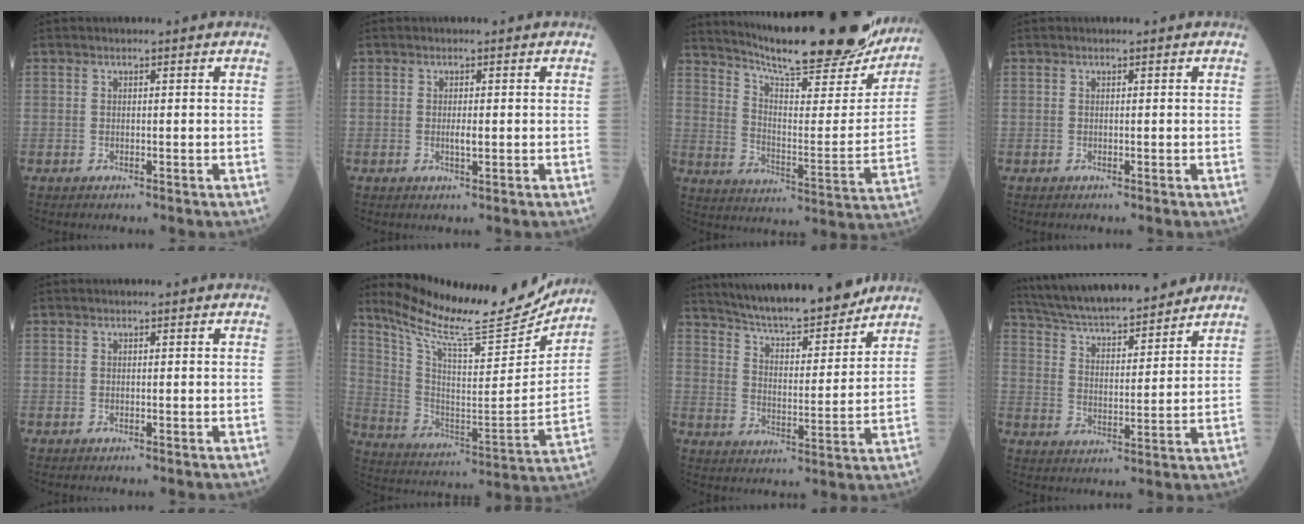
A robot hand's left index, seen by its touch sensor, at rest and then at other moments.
{"total": 1.3, "force": [-0.2, 0.2, 1.3], "torque": [-0.022, -0.004, -0.004]}
{"total": 26.5, "force": [23.1, 3.7, 12.4], "torque": [-0.193, -0.051, 0.312]}
{"total": 0.0}
{"total": 0.0}
{"total": 21.4, "force": [19.6, 1.9, 8.5], "torque": [-0.157, -0.057, 0.300]}
{"total": 16.5, "force": [14.9, 1.8, 6.8], "torque": [-0.111, -0.004, 0.231]}
{"total": 18.9, "force": [17.0, 2.7, 7.9], "torque": [-0.135, 0.019, 0.267]}